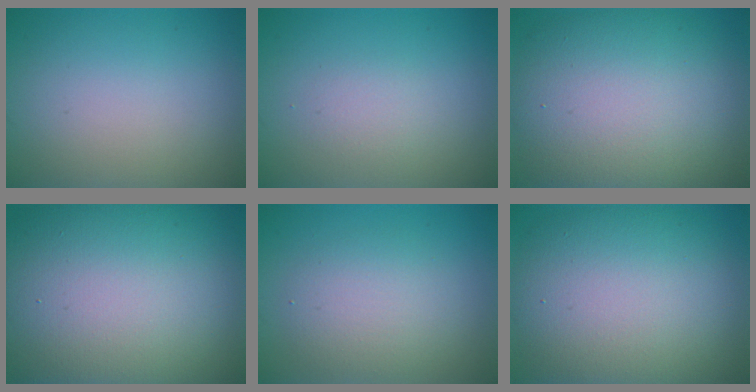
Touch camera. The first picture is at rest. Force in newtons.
{"total": 1.3, "press": 1.3, "slide": 0.1}
{"total": 12.8, "press": 12.8, "slide": 0.5}
{"total": 20.3, "press": 20.2, "slide": 1.3}
{"total": 3.5, "press": 3.5, "slide": 0.1}
{"total": 12.5, "press": 12.4, "slide": 0.9}